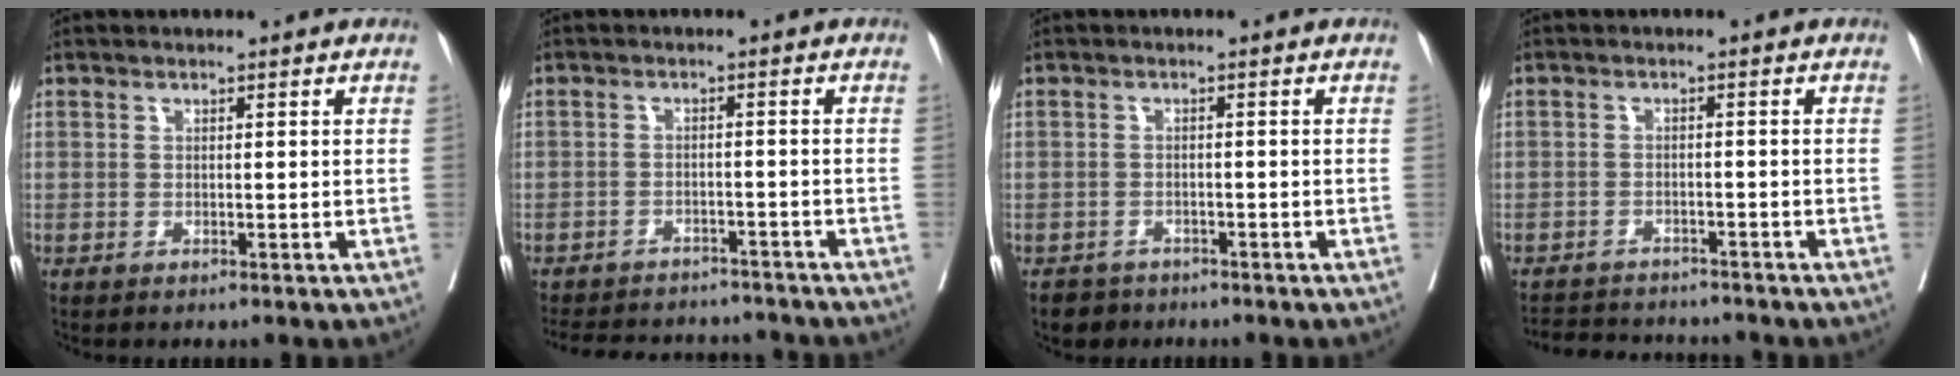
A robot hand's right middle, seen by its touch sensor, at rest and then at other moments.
{"total": 14.8, "force": [-13.6, 4.3, 4.2], "torque": [-0.095, 0.003, -0.176]}
{"total": 3.0, "force": [-2.3, 1.8, 0.0], "torque": [-0.008, 0.003, -0.038]}
{"total": 8.7, "force": [-8.3, 1.7, 1.9], "torque": [-0.035, 0.003, -0.115]}